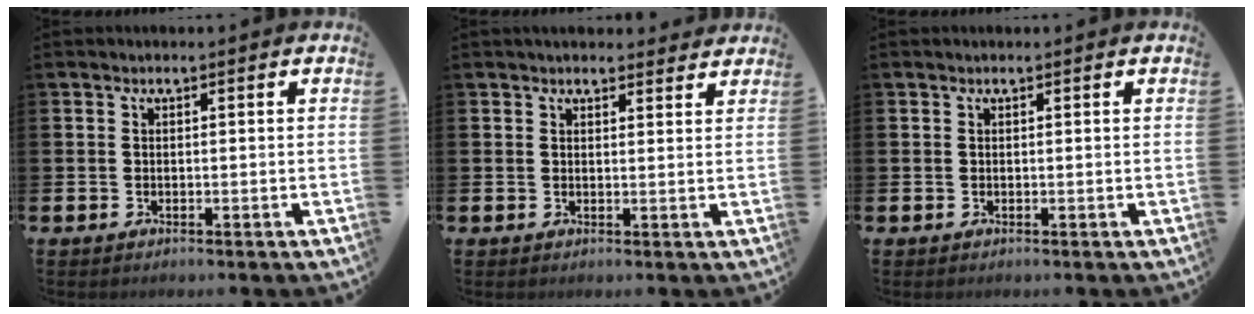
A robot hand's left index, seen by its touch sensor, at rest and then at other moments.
{"total": 2.5, "force": [2.4, 0.6, 0.1], "torque": [0.004, -0.011, 0.042]}
{"total": 0.0}